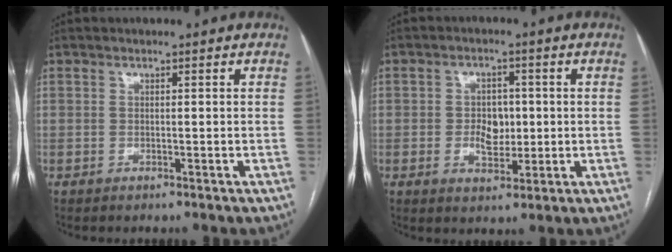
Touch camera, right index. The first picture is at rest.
{"total": 4.8, "force": [-0.1, 3.2, 3.5], "torque": [-0.057, 0.009, 0.009]}